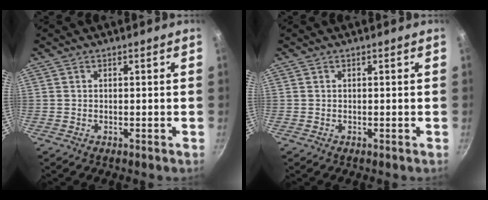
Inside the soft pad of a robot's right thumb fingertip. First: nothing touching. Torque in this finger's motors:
{"motor_torque": [0.00, 0.00, 0.32, -0.19, 0.05]}